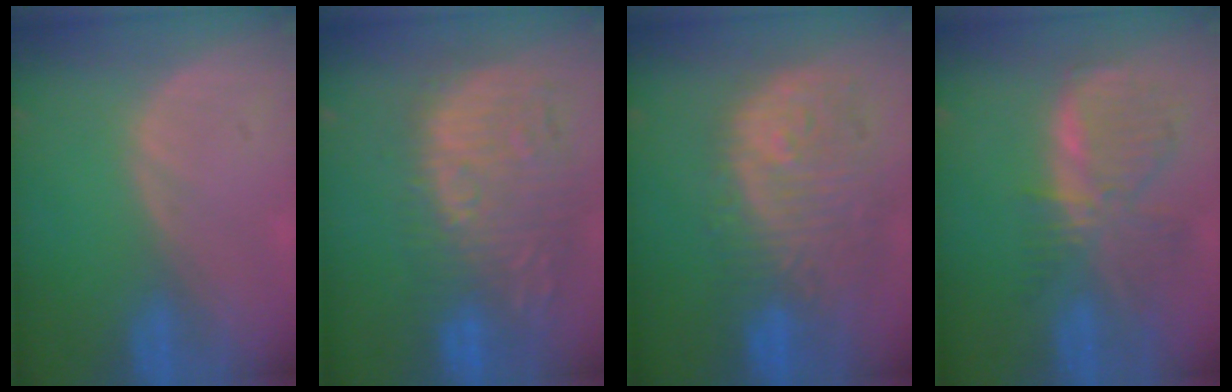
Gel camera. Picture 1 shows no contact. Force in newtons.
{"total": 12.8, "press": 11.7, "slide": 5.4}
{"total": 12.2, "press": 10.9, "slide": 5.6}
{"total": 8.3, "press": 7.3, "slide": 4.0}